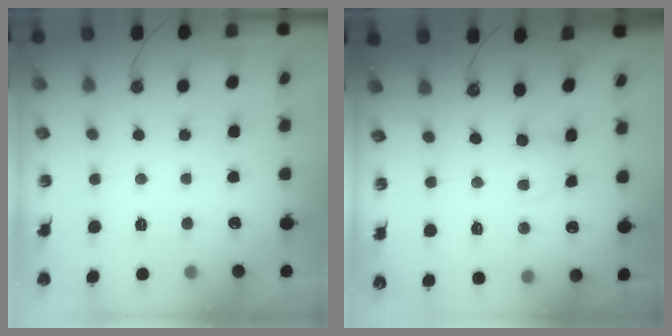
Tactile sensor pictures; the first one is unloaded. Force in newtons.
{"total": 1.1, "press": 1.1, "slide": 0.1}